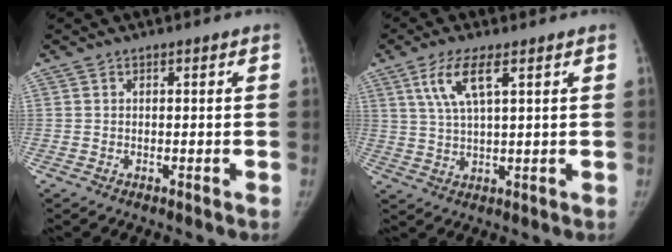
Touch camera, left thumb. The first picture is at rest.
{"total": 7.2, "force": [3.4, 1.9, 6.1], "torque": [-0.132, -0.008, 0.071]}